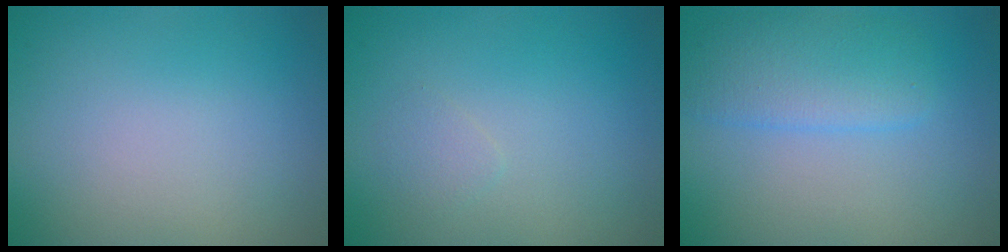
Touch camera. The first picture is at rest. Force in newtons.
{"total": 0.8, "press": 0.8, "slide": 0.1}
{"total": 3.4, "press": 3.4, "slide": 0.1}